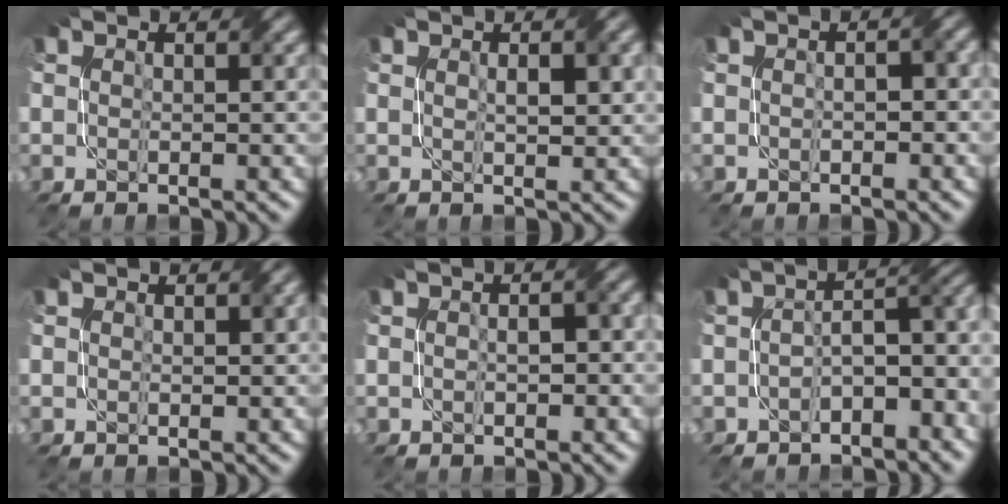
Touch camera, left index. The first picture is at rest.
{"total": 2.3, "force": [0.6, 0.6, 2.1], "torque": [-0.035, 0.003, 0.012]}
{"total": 1.6, "force": [-0.2, 0.8, 1.4], "torque": [-0.024, 0.001, -0.003]}
{"total": 0.6, "force": [0.2, 0.3, 0.4], "torque": [-0.007, 0.002, 0.004]}
{"total": 2.0, "force": [-0.1, 0.9, 1.8], "torque": [-0.030, 0.001, -0.003]}
{"total": 5.6, "force": [-2.4, 2.5, 4.4], "torque": [-0.052, 0.013, -0.047]}